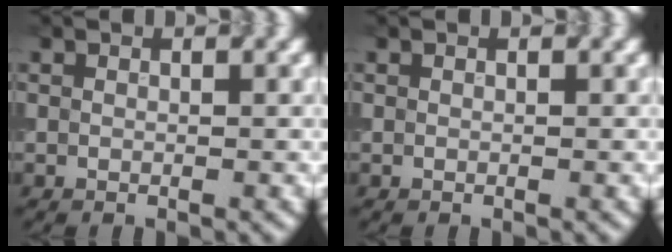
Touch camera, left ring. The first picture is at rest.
{"total": 0.0}